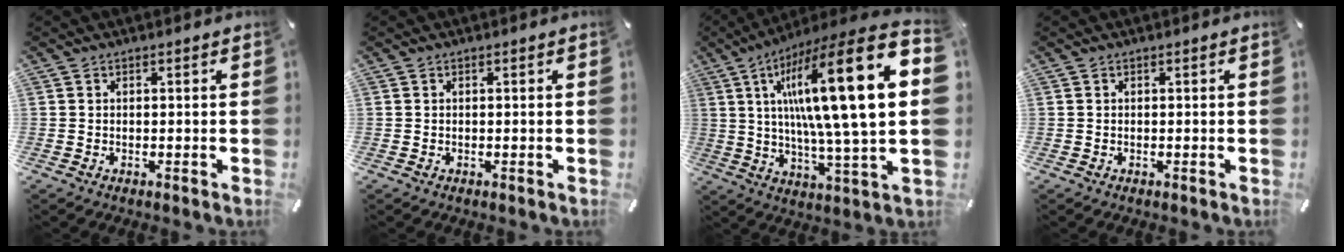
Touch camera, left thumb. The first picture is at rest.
{"total": 0.0}
{"total": 27.0, "force": [6.8, 4.4, 25.8], "torque": [-0.469, -0.048, 0.084]}
{"total": 0.0}